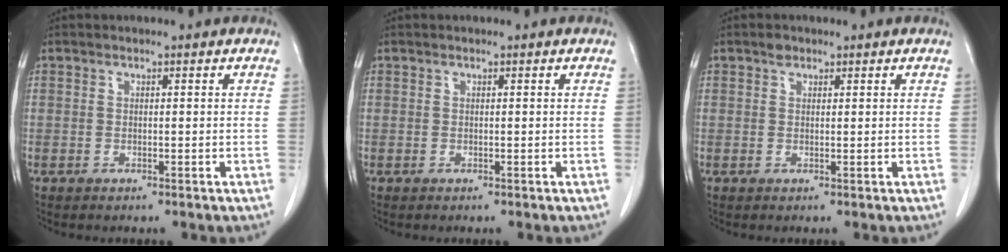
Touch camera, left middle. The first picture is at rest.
{"total": 0.0}
{"total": 1.0, "force": [0.7, 0.6, 0.3], "torque": [-0.005, 0.001, 0.011]}